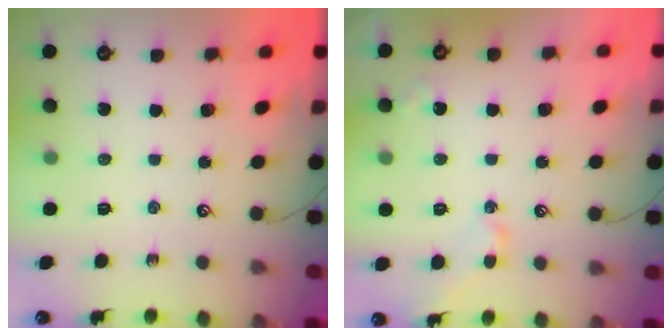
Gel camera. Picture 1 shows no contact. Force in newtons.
{"total": 1.9, "press": 1.8, "slide": 0.7}